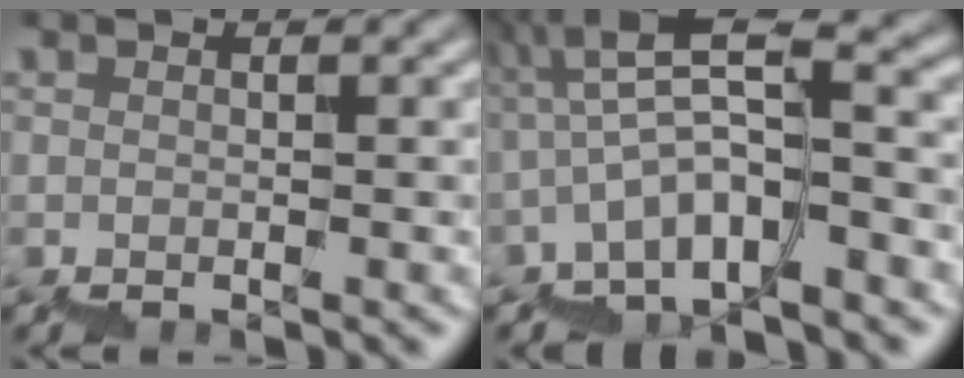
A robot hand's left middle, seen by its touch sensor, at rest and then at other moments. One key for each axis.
{"total": 7.1, "fx": -1.9, "fy": 2.0, "fz": 6.5, "tx": -0.112, "ty": 0.029, "tz": -0.036}